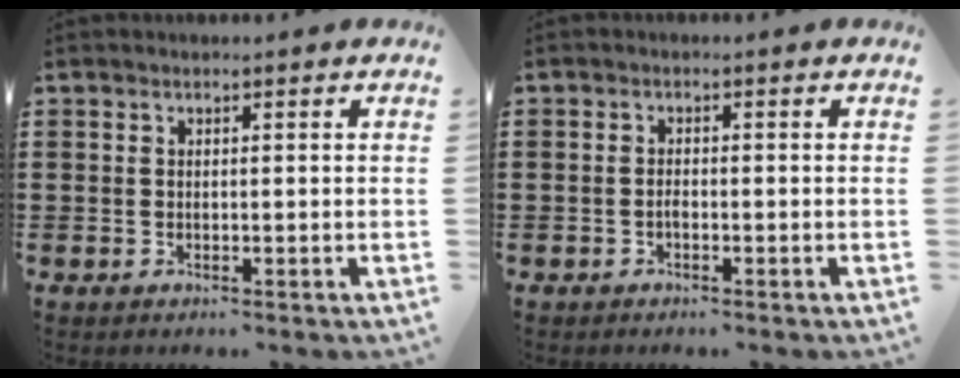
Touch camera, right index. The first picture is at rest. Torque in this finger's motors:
{"motor_torque": [2.14, 0.00, 0.02, -0.12]}